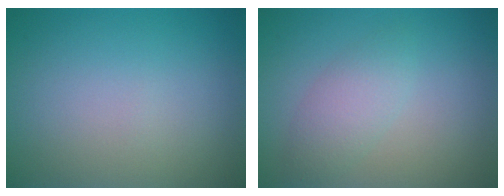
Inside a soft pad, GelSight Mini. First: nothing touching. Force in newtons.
{"total": 2.4, "press": 2.4, "slide": 0.0}